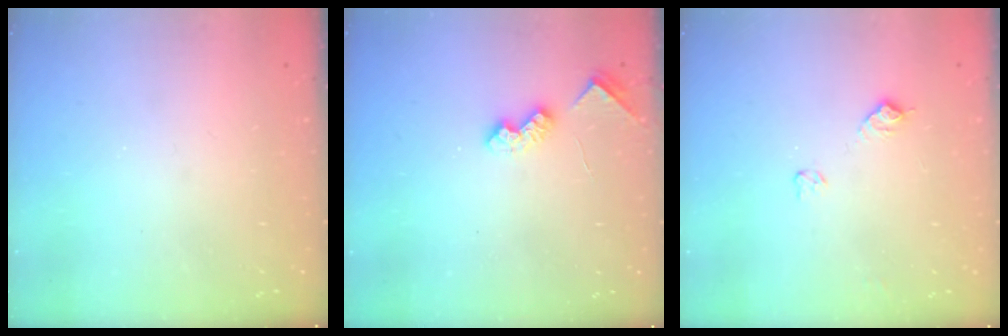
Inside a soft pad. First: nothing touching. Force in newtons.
{"total": 5.9, "press": 5.8, "slide": 0.8}
{"total": 7.1, "press": 7.0, "slide": 0.8}